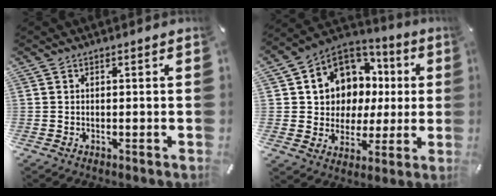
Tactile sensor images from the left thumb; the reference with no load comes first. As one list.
[{"total": 10.0, "force": [3.2, 9.3, 1.9], "torque": [-0.045, -0.038, 0.071]}]